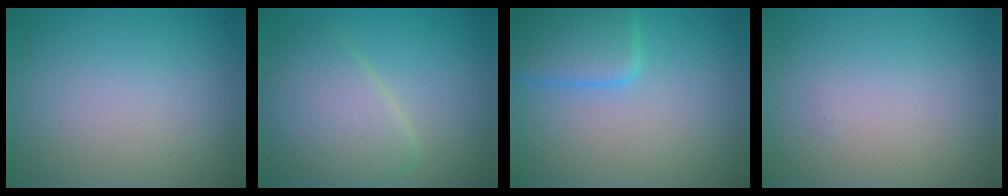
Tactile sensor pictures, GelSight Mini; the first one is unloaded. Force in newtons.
{"total": 5.3, "press": 5.3, "slide": 0.1}
{"total": 4.1, "press": 4.1, "slide": 0.4}
{"total": 0.0}